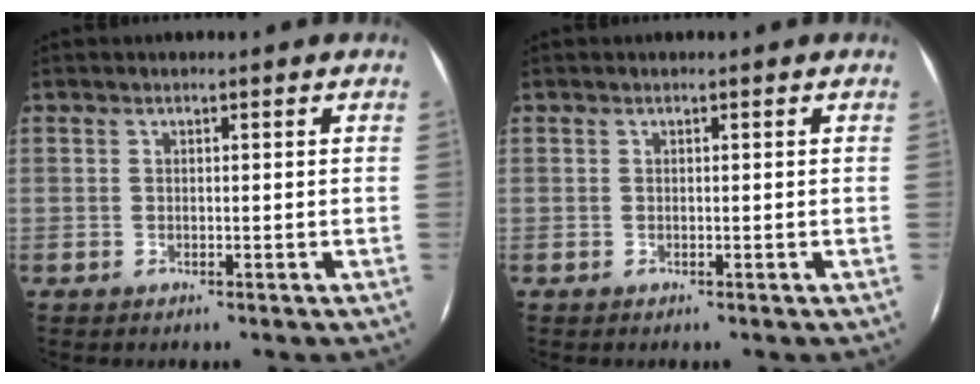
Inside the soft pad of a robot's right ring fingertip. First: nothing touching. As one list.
[{"total": 0.0}]